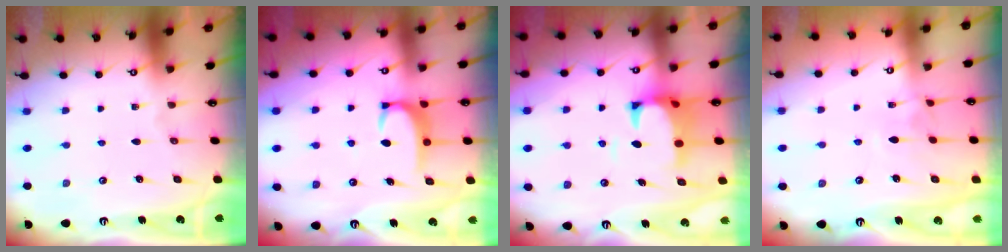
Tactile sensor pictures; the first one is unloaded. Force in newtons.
{"total": 3.3, "press": 3.3, "slide": 0.4}
{"total": 2.6, "press": 2.3, "slide": 1.1}
{"total": 3.4, "press": 3.3, "slide": 0.4}